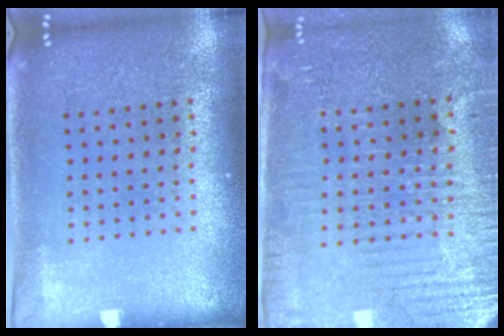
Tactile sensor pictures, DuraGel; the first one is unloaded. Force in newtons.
{"total": 3.7, "press": 3.5, "slide": 1.4}